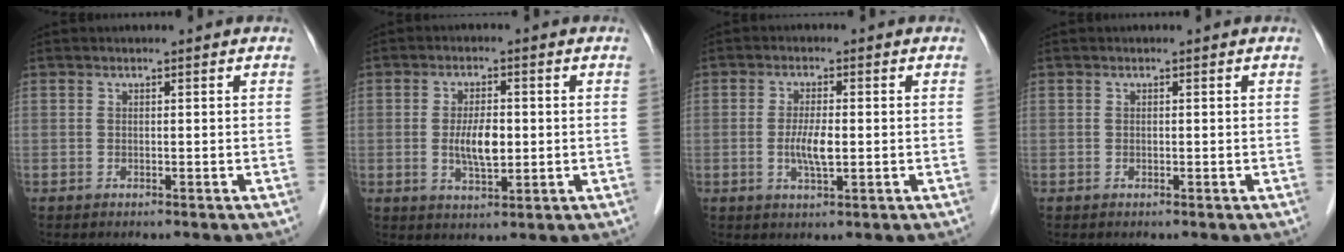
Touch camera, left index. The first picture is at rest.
{"total": 5.3, "force": [-0.5, 2.0, 4.9], "torque": [-0.097, -0.007, -0.006]}
{"total": 4.2, "force": [-0.7, 1.0, 4.0], "torque": [-0.083, -0.008, -0.013]}
{"total": 0.0}